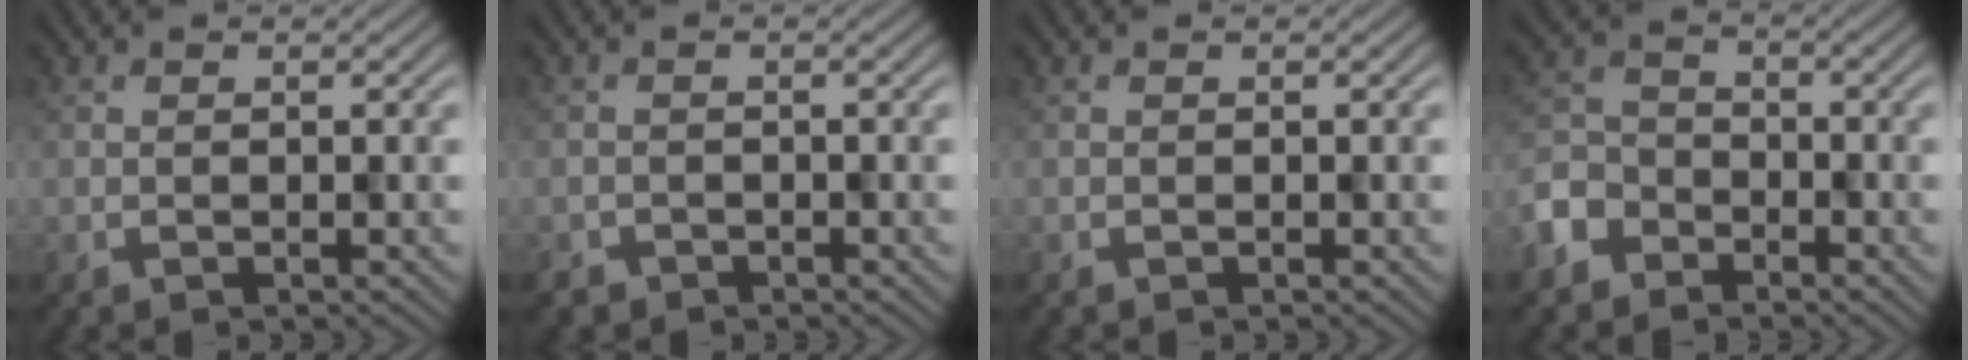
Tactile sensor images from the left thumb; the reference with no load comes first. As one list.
[{"total": 1.5, "force": [-1.3, 0.8, -0.3], "torque": [0.007, -0.003, -0.020]}, {"total": 0.0}, {"total": 4.5, "force": [-3.5, 2.7, 0.5], "torque": [-0.019, -0.003, -0.085]}]